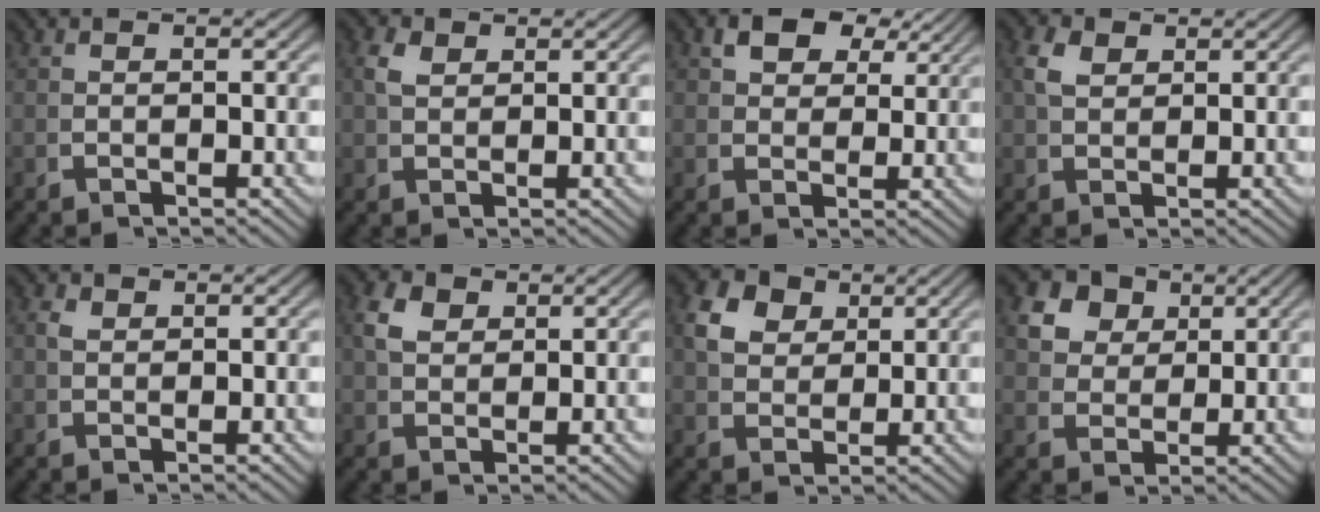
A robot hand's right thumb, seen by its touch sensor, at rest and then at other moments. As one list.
[{"total": 2.0, "force": [1.6, 0.7, 1.0], "torque": [-0.015, 0.004, 0.035]}, {"total": 5.1, "force": [3.7, 2.3, 2.6], "torque": [-0.045, 0.006, 0.067]}, {"total": 2.5, "force": [1.9, 1.0, 1.3], "torque": [-0.020, 0.004, 0.039]}, {"total": 1.1, "force": [1.0, 0.3, 0.4], "torque": [-0.002, 0.002, 0.023]}, {"total": 3.4, "force": [2.3, 1.8, 1.8], "torque": [-0.029, 0.003, 0.046]}, {"total": 6.4, "force": [3.1, 4.6, 3.2], "torque": [-0.071, -0.002, 0.056]}, {"total": 7.9, "force": [3.3, 6.2, 3.7], "torque": [-0.087, -0.009, 0.060]}]